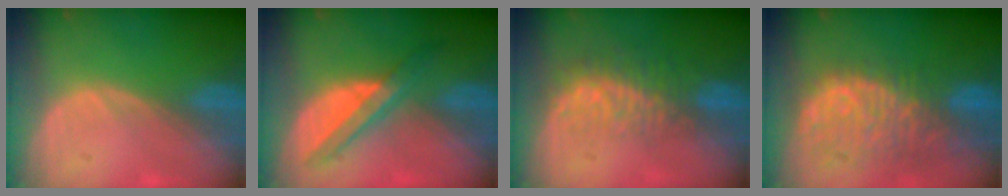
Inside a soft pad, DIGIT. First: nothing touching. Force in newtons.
{"total": 5.8, "press": 5.6, "slide": 1.3}
{"total": 8.3, "press": 6.9, "slide": 4.6}
{"total": 11.5, "press": 9.8, "slide": 5.9}